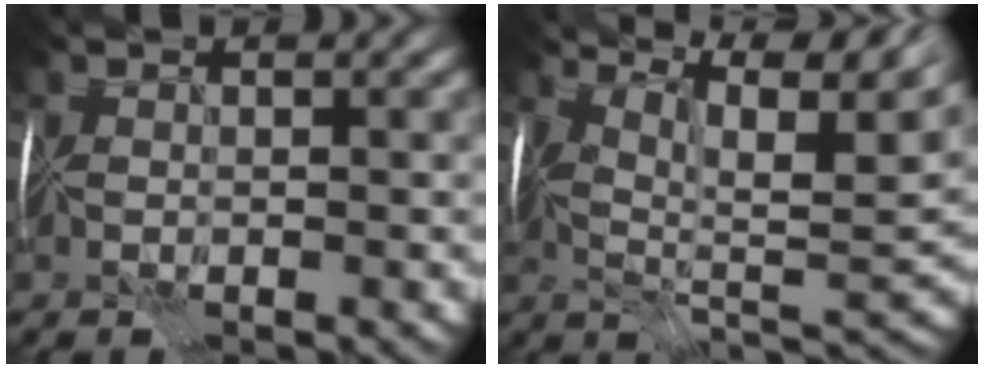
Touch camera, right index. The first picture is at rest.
{"total": 10.9, "force": [6.8, 2.1, 8.3], "torque": [-0.148, 0.004, 0.112]}